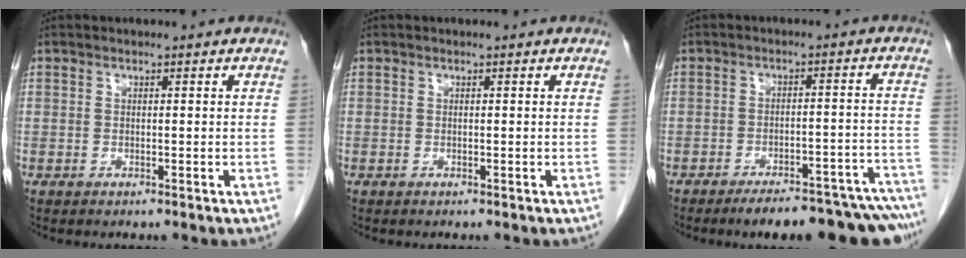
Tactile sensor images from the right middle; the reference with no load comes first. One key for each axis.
{"total": 0.0}
{"total": 16.9, "fx": -15.2, "fy": 3.2, "fz": 6.8, "tx": -0.022, "ty": 0.027, "tz": -0.187}